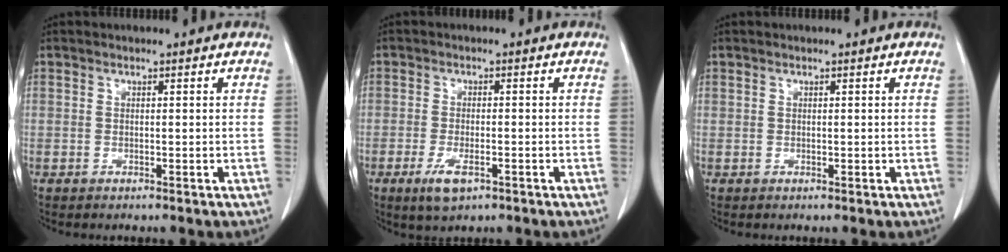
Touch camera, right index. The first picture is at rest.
{"total": 4.1, "force": [-2.1, 1.3, 3.3], "torque": [-0.071, -0.008, -0.030]}
{"total": 0.0}